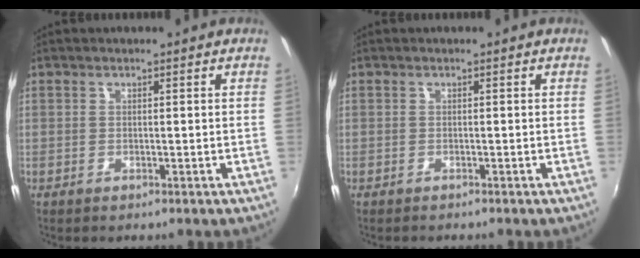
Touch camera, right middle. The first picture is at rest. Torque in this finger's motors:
{"motor_torque": [0.05, -0.06, 0.00, 0.02]}